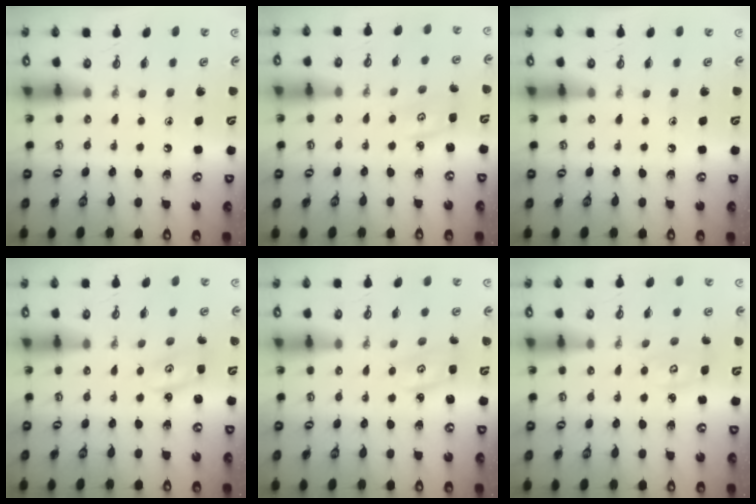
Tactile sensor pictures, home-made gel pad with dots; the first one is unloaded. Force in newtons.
{"total": 2.9, "press": 2.8, "slide": 0.4}
{"total": 0.0}
{"total": 2.2, "press": 2.2, "slide": 0.2}
{"total": 1.8, "press": 1.8, "slide": 0.1}
{"total": 4.5, "press": 4.5, "slide": 0.4}